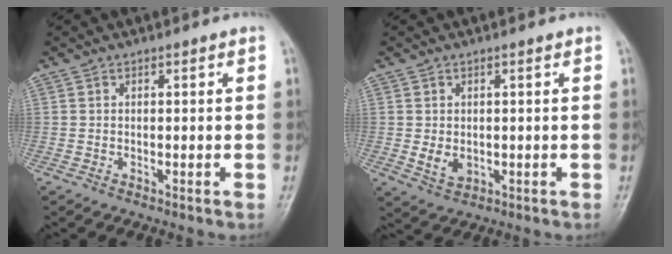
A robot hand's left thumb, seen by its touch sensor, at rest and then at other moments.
{"total": 3.5, "force": [0.0, 2.6, 2.4], "torque": [-0.034, -0.007, 0.009]}